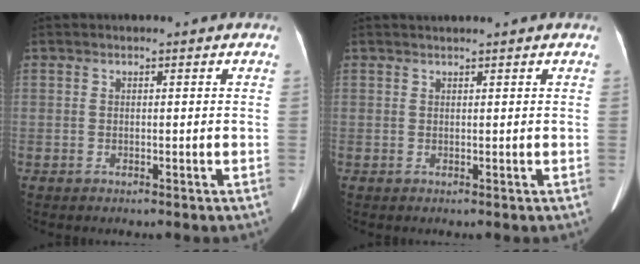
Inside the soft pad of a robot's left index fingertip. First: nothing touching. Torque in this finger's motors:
{"motor_torque": [0.15, 0.09, -0.07, 0.02]}